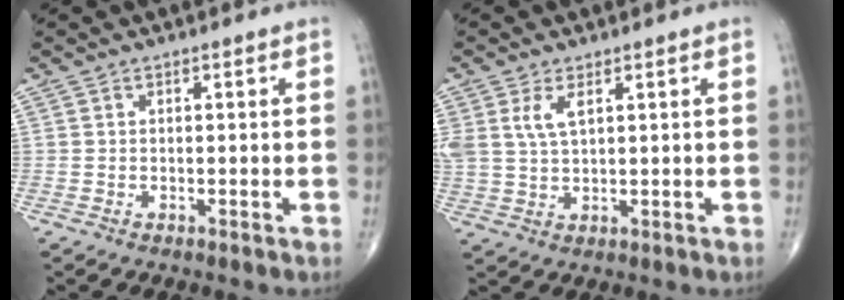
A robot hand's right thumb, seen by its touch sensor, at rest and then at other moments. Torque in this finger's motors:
{"motor_torque": [0.11, 0.13, 0.68, 0.51, 0.07]}